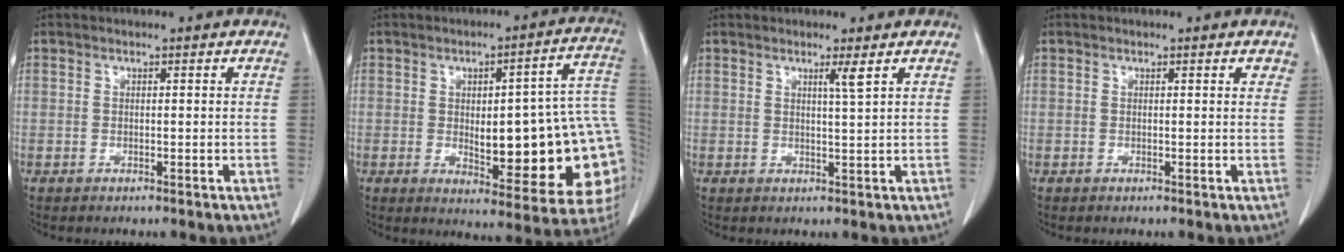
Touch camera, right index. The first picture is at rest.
{"total": 21.5, "force": [-1.4, 5.6, 20.8], "torque": [-0.190, 0.022, 0.002]}
{"total": 1.9, "force": [1.1, -0.6, 1.4], "torque": [-0.028, -0.008, 0.021]}
{"total": 1.2, "force": [0.9, 0.4, 0.6], "torque": [-0.004, 0.000, 0.006]}